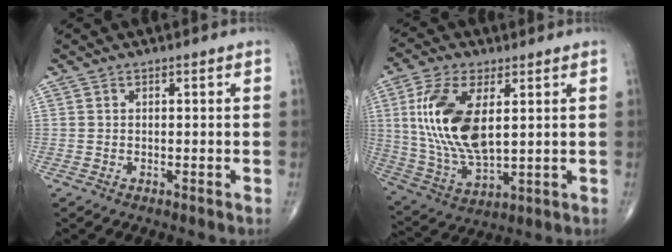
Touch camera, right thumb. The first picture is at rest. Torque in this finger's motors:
{"motor_torque": [1.99, 1.92, 1.49, 0.20, 0.24]}